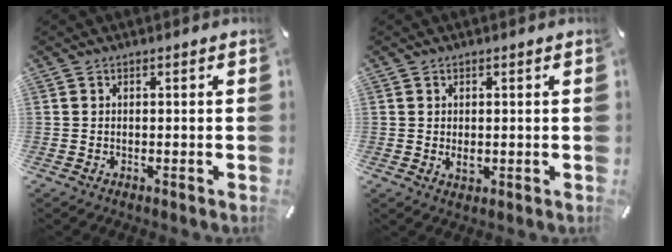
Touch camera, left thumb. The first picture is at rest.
{"total": 2.0, "force": [0.0, 1.3, 1.5], "torque": [-0.024, -0.002, -0.001]}